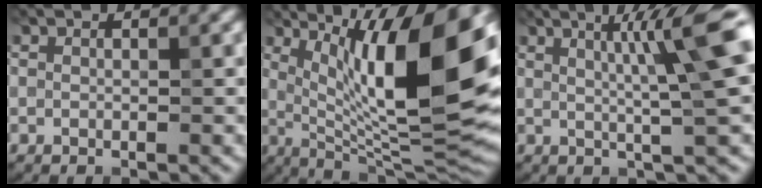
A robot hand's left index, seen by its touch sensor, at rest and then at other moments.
{"total": 13.9, "force": [3.0, 3.7, 13.1], "torque": [-0.186, -0.004, 0.053]}
{"total": 7.9, "force": [2.2, 0.9, 7.5], "torque": [-0.097, 0.012, 0.033]}